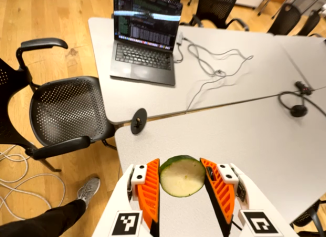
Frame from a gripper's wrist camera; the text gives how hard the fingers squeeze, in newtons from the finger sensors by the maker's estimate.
{"total": 8.3, "left": 8.0, "right": 8.6}